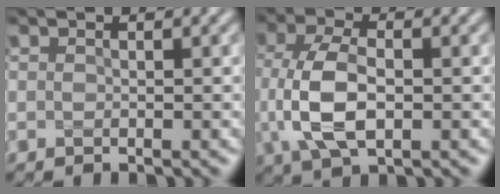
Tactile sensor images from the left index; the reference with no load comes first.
{"total": 6.5, "force": [-0.5, 3.4, 5.5], "torque": [-0.125, -0.004, -0.010]}